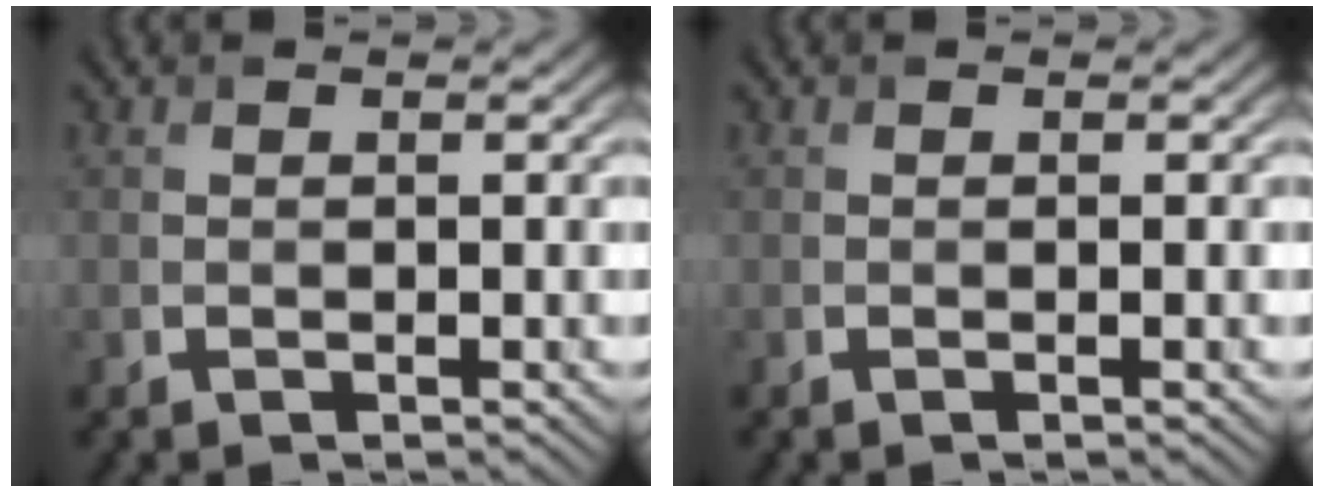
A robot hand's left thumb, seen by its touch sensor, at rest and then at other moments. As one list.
[{"total": 0.0}]